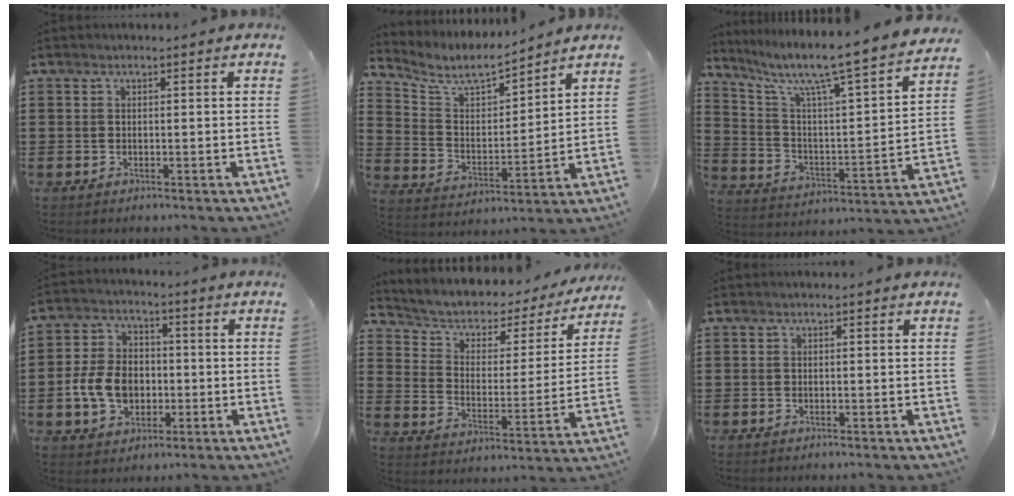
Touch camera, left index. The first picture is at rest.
{"total": 6.6, "force": [5.8, 1.5, 2.7], "torque": [-0.081, -0.036, 0.097]}
{"total": 8.1, "force": [6.6, 0.0, 4.7], "torque": [-0.120, -0.059, 0.099]}
{"total": 8.3, "force": [-1.8, 6.4, 5.1], "torque": [-0.116, 0.008, -0.038]}
{"total": 3.5, "force": [2.2, 2.4, 1.3], "torque": [-0.046, -0.023, 0.026]}
{"total": 0.0}